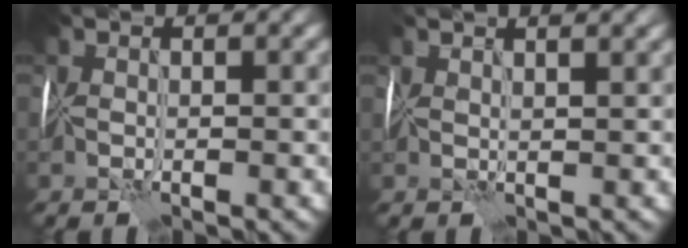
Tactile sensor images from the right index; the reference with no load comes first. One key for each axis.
{"total": 3.8, "fx": 2.9, "fy": 1.1, "fz": 2.2, "tx": -0.018, "ty": 0.022, "tz": 0.035}